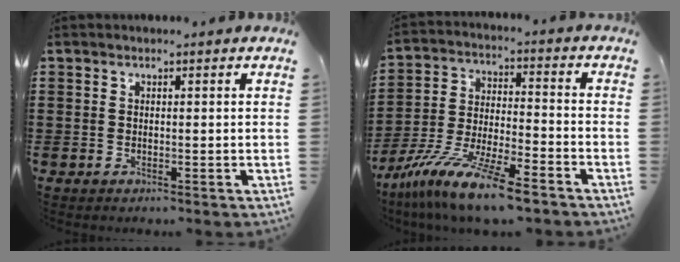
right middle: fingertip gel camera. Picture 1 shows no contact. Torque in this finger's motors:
{"motor_torque": [2.14, 0.00, 1.05, 0.21]}